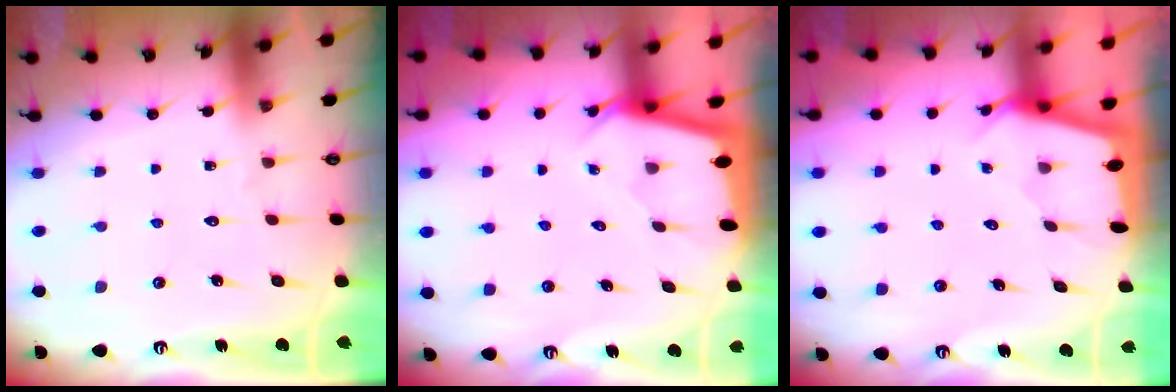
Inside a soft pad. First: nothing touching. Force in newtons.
{"total": 2.3, "press": 2.3, "slide": 0.1}
{"total": 2.2, "press": 2.2, "slide": 0.3}